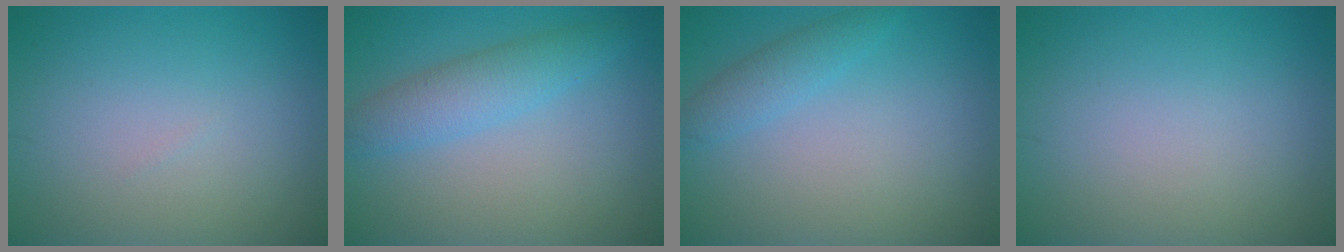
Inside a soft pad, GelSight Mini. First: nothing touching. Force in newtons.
{"total": 3.3, "press": 3.3, "slide": 0.1}
{"total": 2.0, "press": 2.0, "slide": 0.0}
{"total": 0.0}